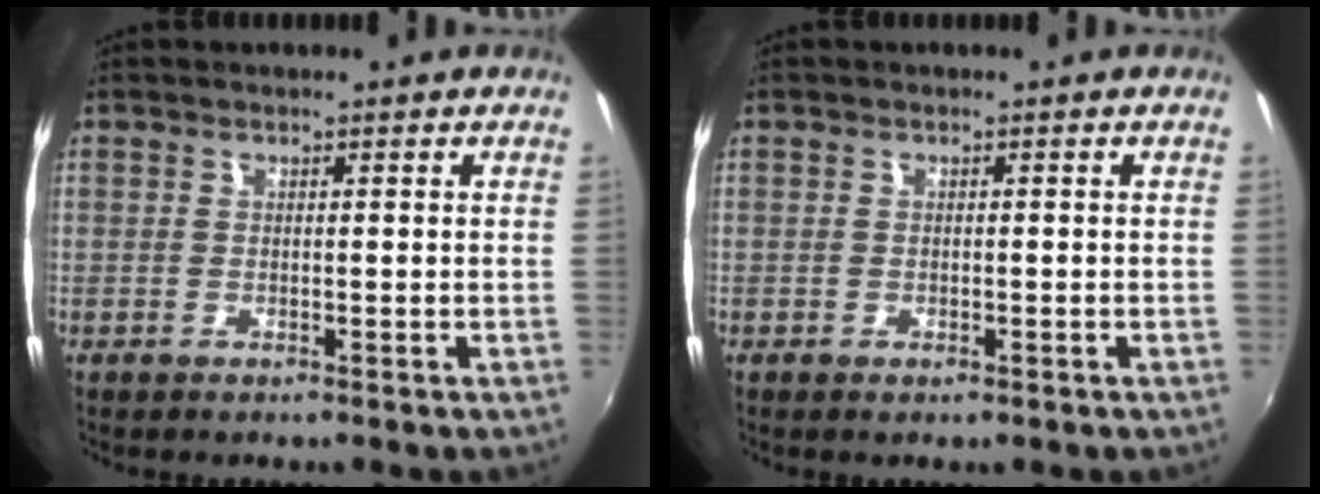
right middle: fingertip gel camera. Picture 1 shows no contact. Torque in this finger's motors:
{"motor_torque": [-0.65, -0.03, -0.01, -0.01]}